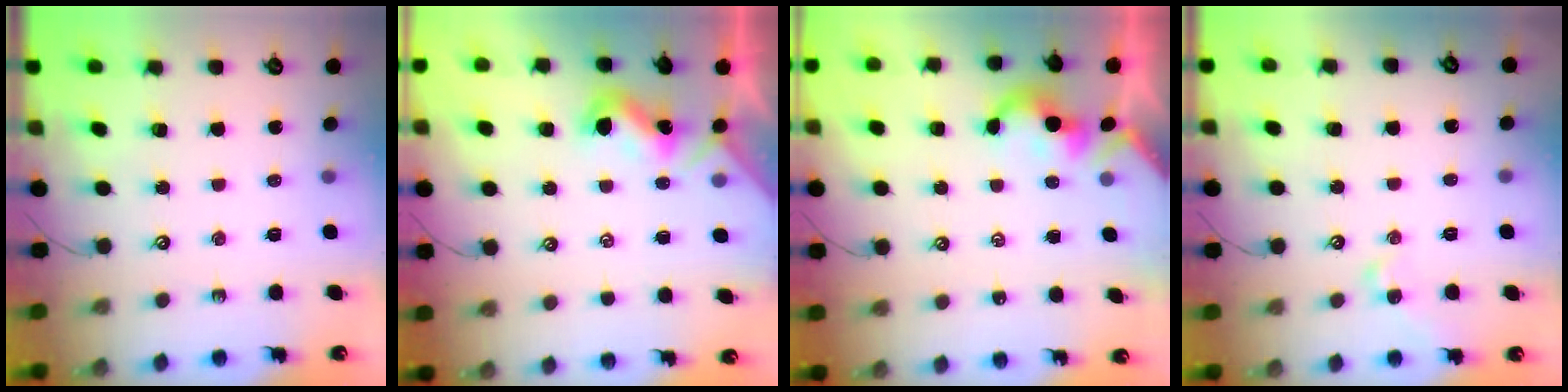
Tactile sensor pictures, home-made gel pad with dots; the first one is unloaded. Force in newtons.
{"total": 1.3, "press": 1.2, "slide": 0.3}
{"total": 2.2, "press": 2.2, "slide": 0.4}
{"total": 2.0, "press": 1.9, "slide": 0.6}